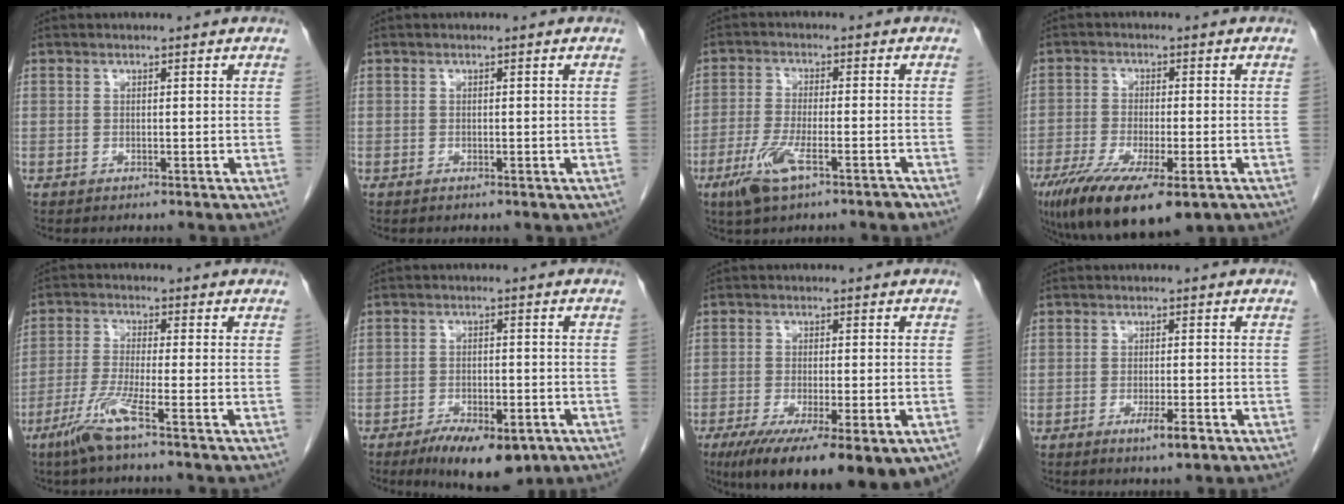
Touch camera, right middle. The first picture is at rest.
{"total": 0.7, "force": [-0.5, 0.4, 0.4], "torque": [-0.011, -0.002, -0.003]}
{"total": 7.1, "force": [-4.2, 1.4, 5.6], "torque": [-0.115, -0.012, -0.072]}
{"total": 15.1, "force": [-9.4, 3.8, 11.1], "torque": [-0.195, -0.040, -0.150]}
{"total": 5.9, "force": [-3.5, -0.7, 4.6], "torque": [-0.098, -0.015, -0.075]}
{"total": 9.8, "force": [-6.4, 3.5, 6.6], "torque": [-0.095, -0.009, -0.094]}
{"total": 16.8, "force": [-10.3, 4.1, 12.7], "torque": [-0.166, -0.034, -0.151]}
{"total": 3.1, "force": [-1.7, 0.1, 2.6], "torque": [-0.047, -0.007, -0.026]}